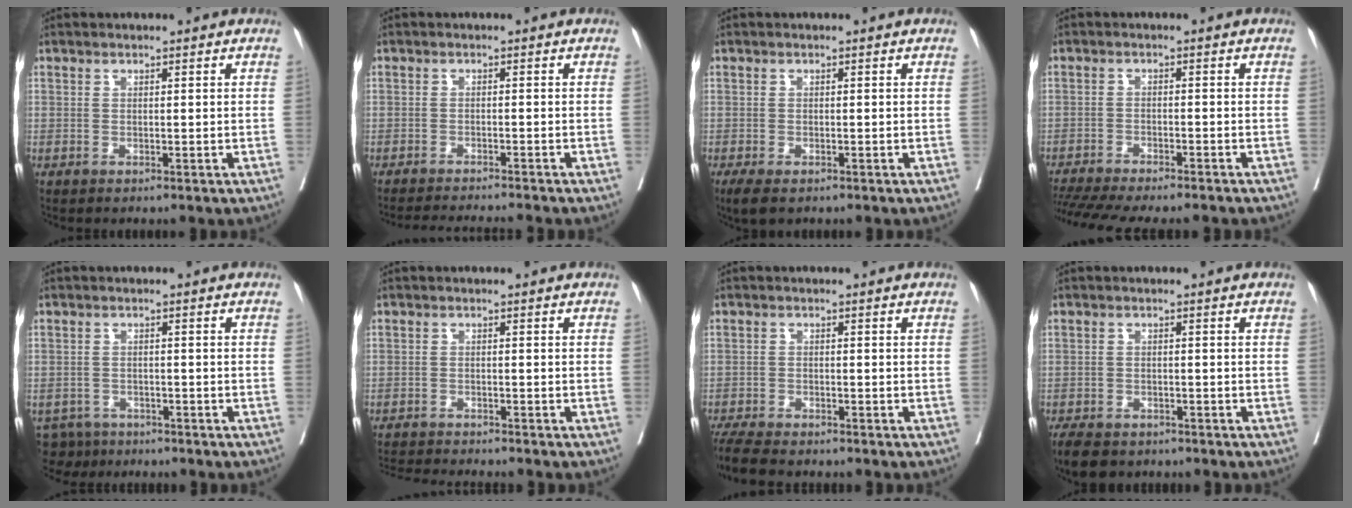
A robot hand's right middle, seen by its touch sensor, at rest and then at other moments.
{"total": 7.6, "force": [-7.2, -0.8, 2.3], "torque": [-0.017, -0.013, -0.107]}
{"total": 3.5, "force": [-2.3, 1.4, 2.1], "torque": [-0.041, -0.010, -0.034]}
{"total": 15.5, "force": [-13.8, 2.2, 6.8], "torque": [-0.139, -0.023, -0.197]}
{"total": 4.7, "force": [-4.0, 2.4, -0.2], "torque": [0.009, -0.001, -0.066]}
{"total": 7.9, "force": [-7.5, -0.1, 2.4], "torque": [-0.030, -0.011, -0.117]}
{"total": 7.4, "force": [-6.6, 1.3, 3.1], "torque": [-0.050, -0.018, -0.110]}
{"total": 7.0, "force": [-5.6, 3.1, 2.8], "torque": [-0.046, -0.006, -0.081]}